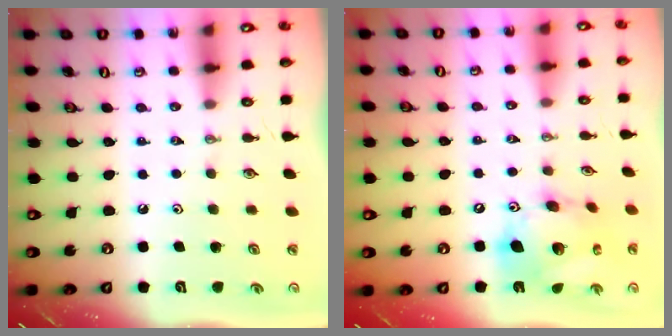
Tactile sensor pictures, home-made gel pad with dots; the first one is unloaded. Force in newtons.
{"total": 16.8, "press": 16.7, "slide": 2.2}